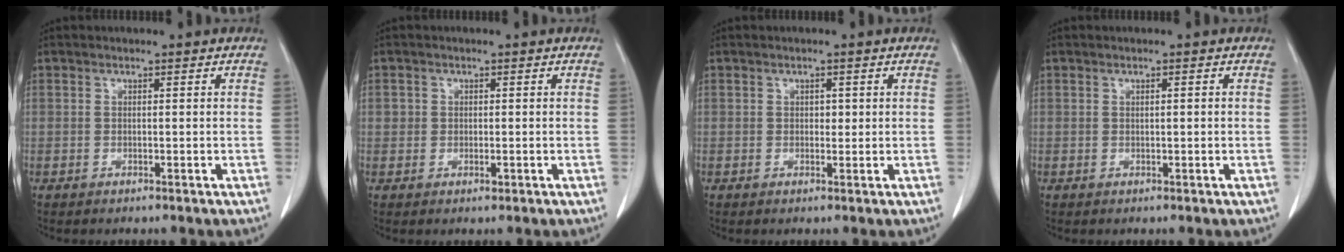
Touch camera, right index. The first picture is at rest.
{"total": 1.6, "force": [-0.2, 1.3, 0.8], "torque": [-0.010, 0.001, -0.002]}
{"total": 1.2, "force": [0.2, 0.9, 0.8], "torque": [-0.008, 0.001, 0.003]}
{"total": 0.6, "force": [0.1, 0.1, 0.6], "torque": [-0.012, 0.000, 0.003]}